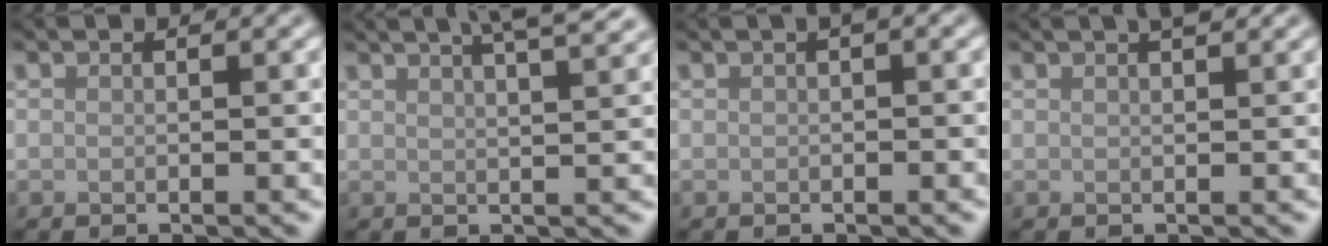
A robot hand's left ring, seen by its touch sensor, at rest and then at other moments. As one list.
[{"total": 7.9, "force": [5.4, 2.8, 5.1], "torque": [-0.031, 0.047, 0.041]}, {"total": 1.2, "force": [0.4, 0.1, 1.1], "torque": [-0.016, 0.011, 0.008]}, {"total": 2.2, "force": [1.6, 0.5, 1.5], "torque": [-0.012, 0.006, 0.013]}]